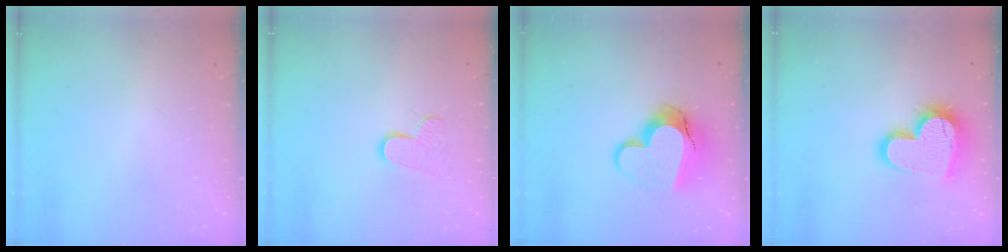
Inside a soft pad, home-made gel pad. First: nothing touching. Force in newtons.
{"total": 6.9, "press": 6.9, "slide": 0.2}
{"total": 14.1, "press": 14.1, "slide": 1.1}
{"total": 18.2, "press": 18.1, "slide": 1.5}